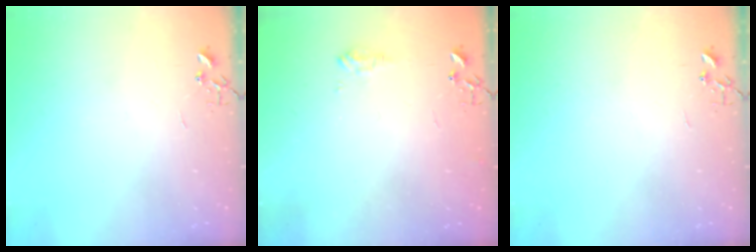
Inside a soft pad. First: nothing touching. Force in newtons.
{"total": 7.4, "press": 7.3, "slide": 0.9}
{"total": 0.0}